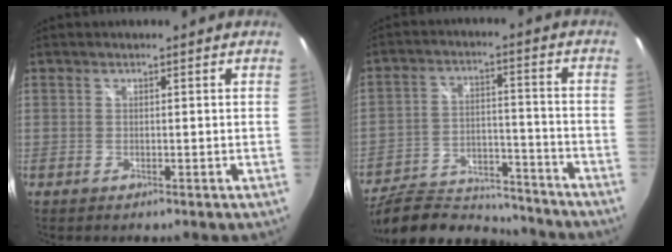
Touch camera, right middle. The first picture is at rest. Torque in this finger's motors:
{"motor_torque": [1.01, -1.13, 0.22, 0.07]}